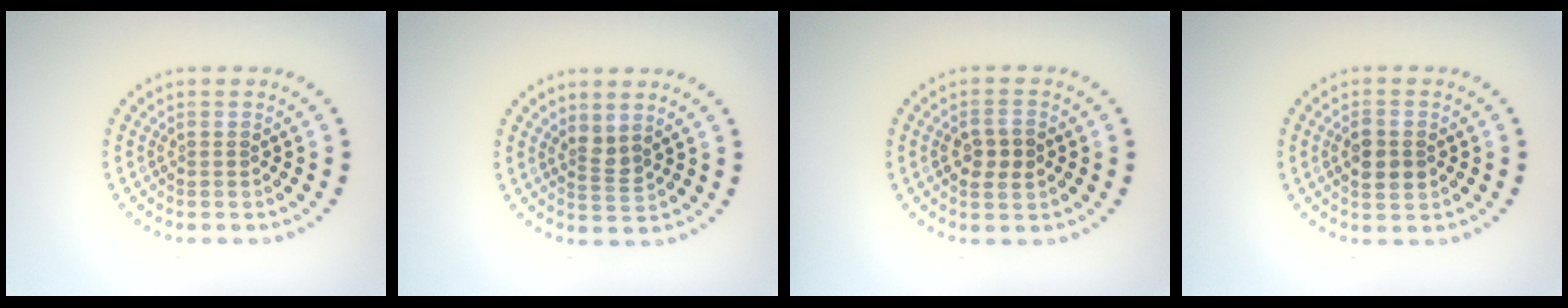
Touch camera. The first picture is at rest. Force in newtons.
{"total": 1.7, "press": 1.3, "slide": 1.1}
{"total": 2.6, "press": 2.6, "slide": 0.2}
{"total": 2.6, "press": 2.6, "slide": 0.2}